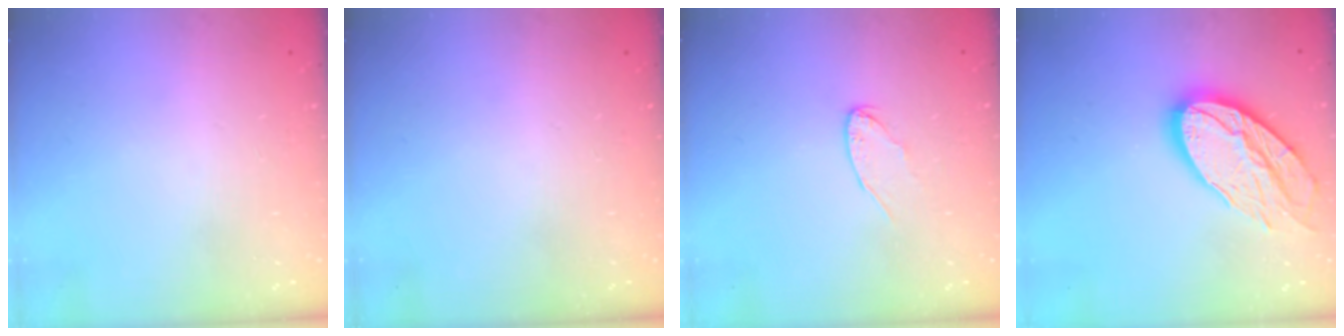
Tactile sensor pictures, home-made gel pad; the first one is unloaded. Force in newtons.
{"total": 0.0}
{"total": 4.8, "press": 4.8, "slide": 0.3}
{"total": 18.4, "press": 18.4, "slide": 1.7}